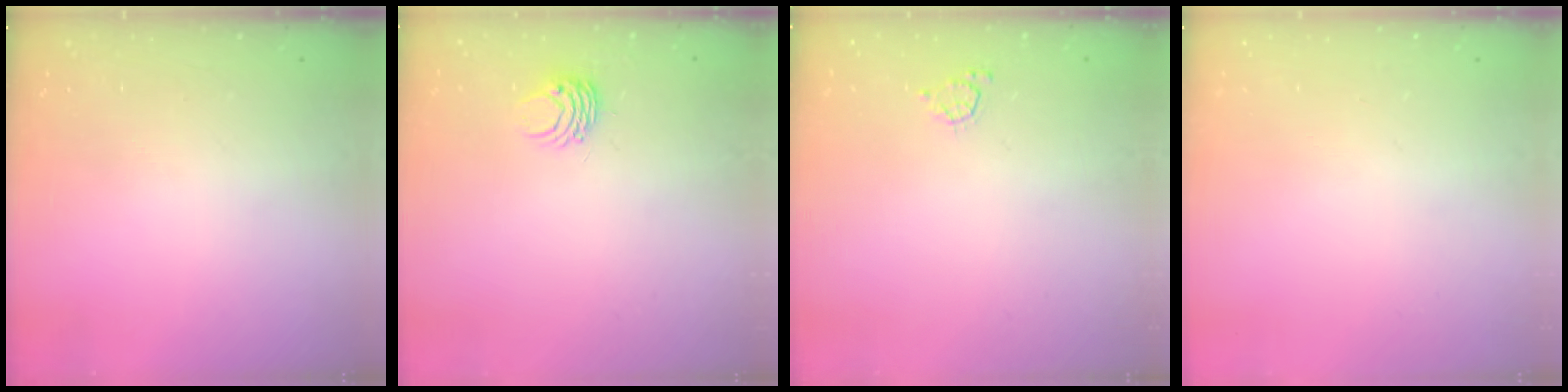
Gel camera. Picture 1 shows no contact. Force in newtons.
{"total": 4.7, "press": 4.7, "slide": 0.4}
{"total": 3.9, "press": 3.8, "slide": 0.4}
{"total": 0.0}